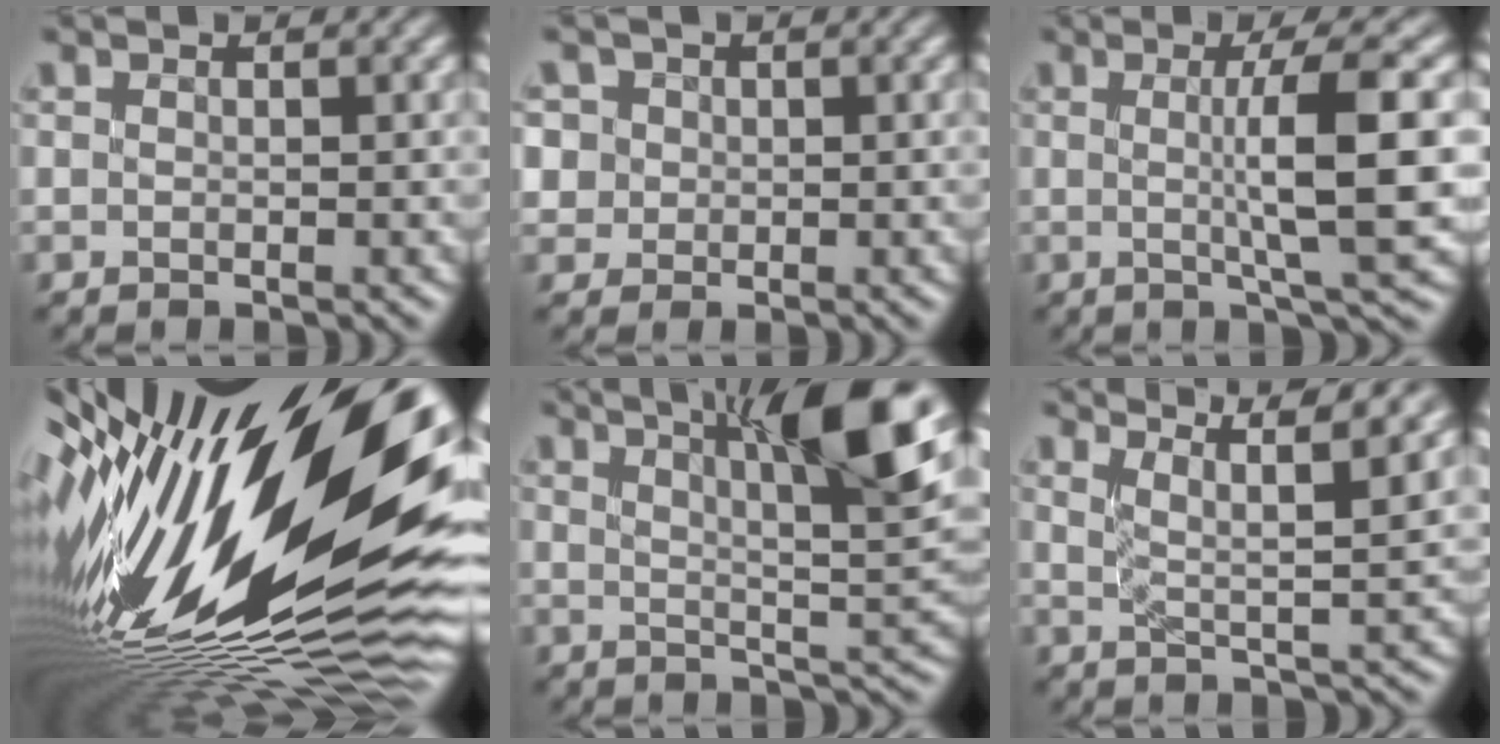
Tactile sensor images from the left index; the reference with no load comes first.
{"total": 3.1, "force": [1.2, 2.7, 0.9], "torque": [-0.034, 0.009, 0.026]}
{"total": 6.9, "force": [0.1, 1.1, 6.8], "torque": [-0.105, 0.004, 0.003]}
{"total": 20.9, "force": [2.4, 7.9, 19.2], "torque": [-0.369, -0.052, 0.050]}
{"total": 10.2, "force": [4.9, 2.0, 8.7], "torque": [-0.116, 0.012, 0.078]}
{"total": 6.3, "force": [4.7, 1.0, 4.1], "torque": [-0.068, 0.014, 0.058]}